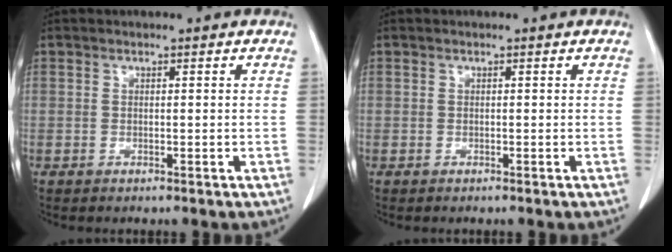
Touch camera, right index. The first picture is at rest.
{"total": 0.0}